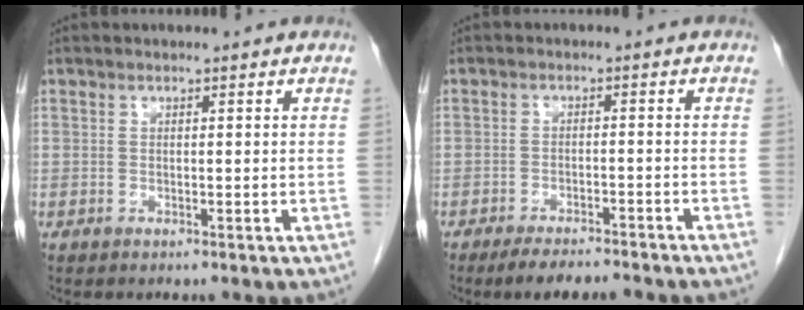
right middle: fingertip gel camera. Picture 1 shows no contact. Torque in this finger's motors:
{"motor_torque": [1.08, -0.72, 0.11, 0.06]}